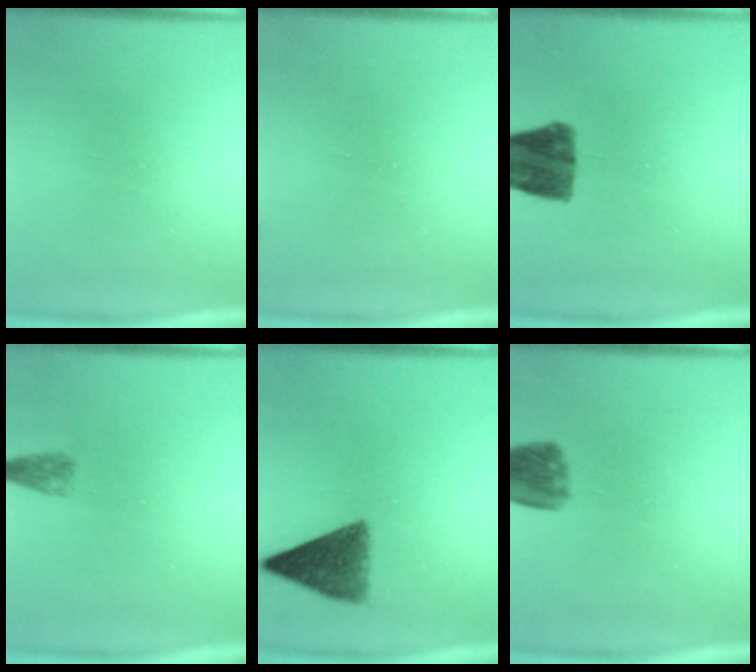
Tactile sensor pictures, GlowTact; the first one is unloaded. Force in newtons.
{"total": 0.9}
{"total": 10.3}
{"total": 1.4}
{"total": 7.7}
{"total": 7.3}